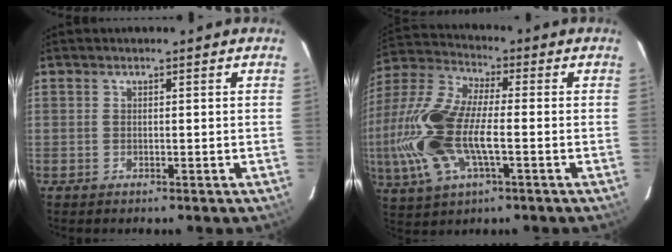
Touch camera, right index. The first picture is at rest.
{"total": 19.4, "force": [-3.4, 8.3, 17.2], "torque": [-0.379, -0.003, -0.070]}